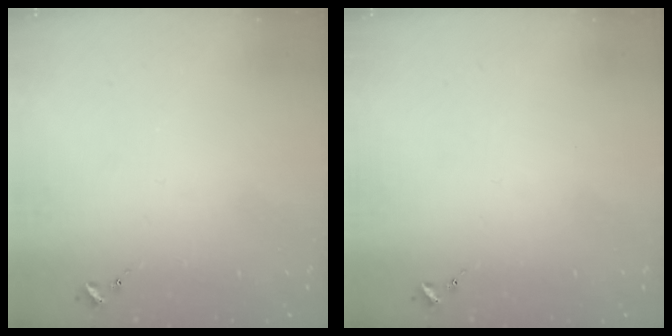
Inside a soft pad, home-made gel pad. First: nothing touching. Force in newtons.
{"total": 0.0}